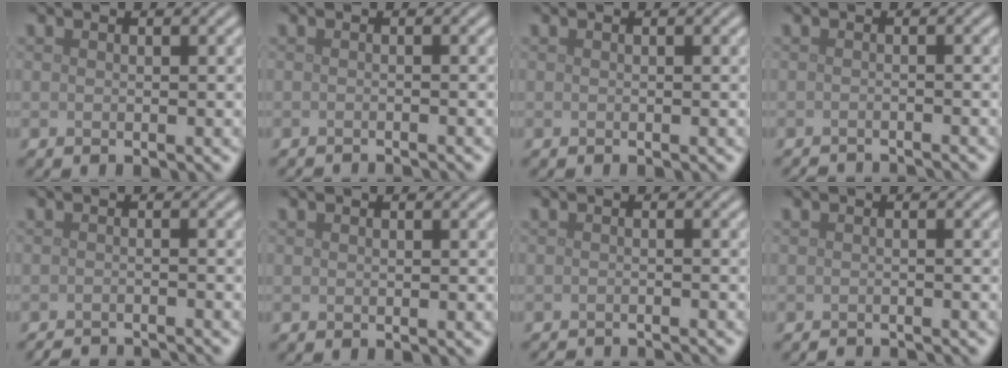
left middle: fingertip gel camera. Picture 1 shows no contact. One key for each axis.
{"total": 1.7, "fx": -1.6, "fy": 0.2, "fz": 0.6, "tx": 0.001, "ty": -0.003, "tz": -0.024}
{"total": 0.0}
{"total": 3.0, "fx": -2.8, "fy": 0.3, "fz": 0.8, "tx": -0.011, "ty": 0.004, "tz": -0.041}
{"total": 3.6, "fx": -3.5, "fy": 0.4, "fz": 0.9, "tx": -0.012, "ty": 0.000, "tz": -0.052}
{"total": 0.0}
{"total": 3.3, "fx": -3.1, "fy": 0.4, "fz": 0.9, "tx": -0.012, "ty": 0.005, "tz": -0.044}
{"total": 1.5, "fx": -1.5, "fy": 0.2, "fz": 0.3, "tx": 0.002, "ty": -0.003, "tz": -0.023}